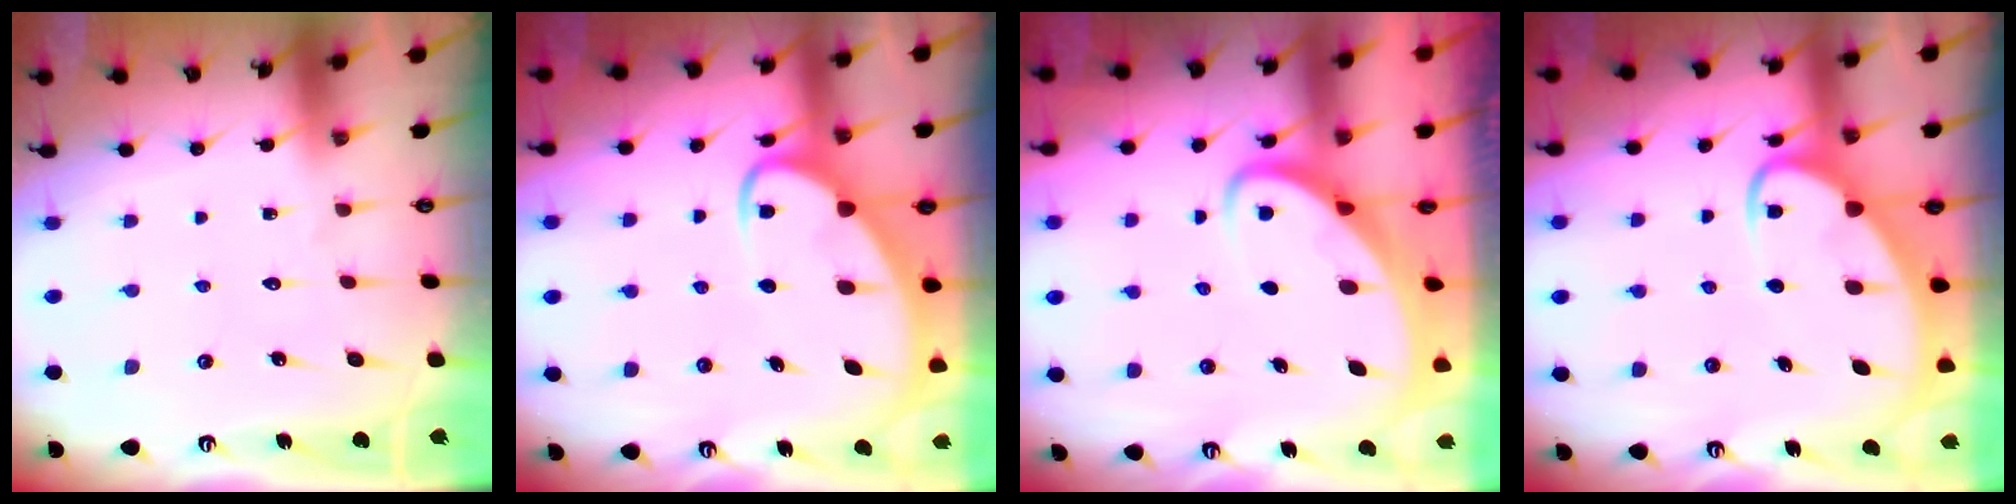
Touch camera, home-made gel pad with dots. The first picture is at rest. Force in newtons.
{"total": 5.0, "press": 5.0, "slide": 0.5}
{"total": 3.3, "press": 3.3, "slide": 0.4}
{"total": 5.0, "press": 5.0, "slide": 0.5}